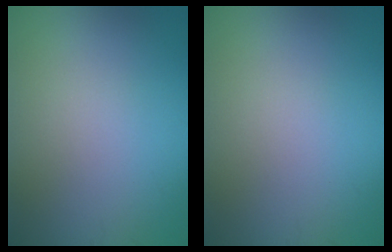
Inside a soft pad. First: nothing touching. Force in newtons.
{"total": 0.0}